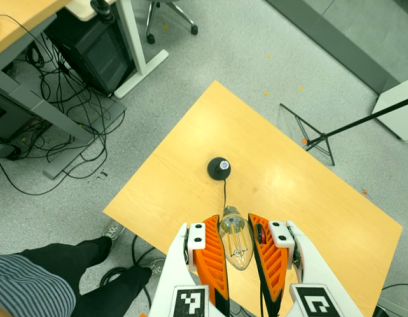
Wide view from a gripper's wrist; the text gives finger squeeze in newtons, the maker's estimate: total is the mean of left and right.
{"total": 24.0, "left": 26.5, "right": 21.5}